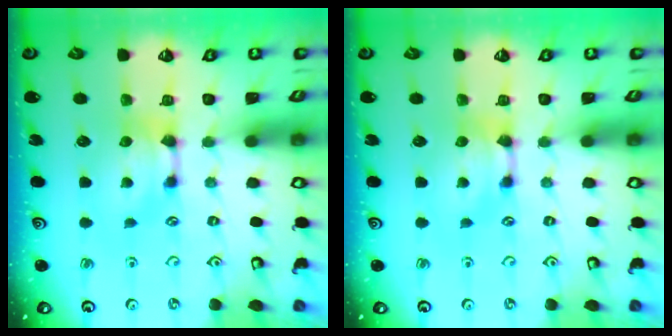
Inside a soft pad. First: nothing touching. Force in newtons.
{"total": 0.0}